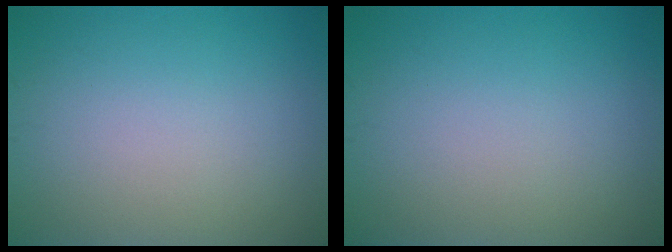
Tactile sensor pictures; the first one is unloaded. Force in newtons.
{"total": 0.0}